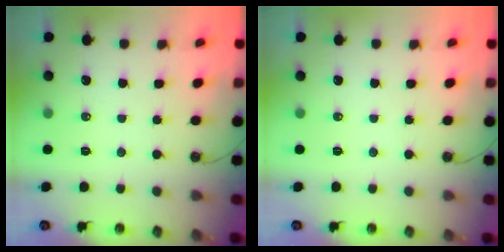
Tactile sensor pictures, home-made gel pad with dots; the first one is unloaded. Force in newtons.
{"total": 0.0}